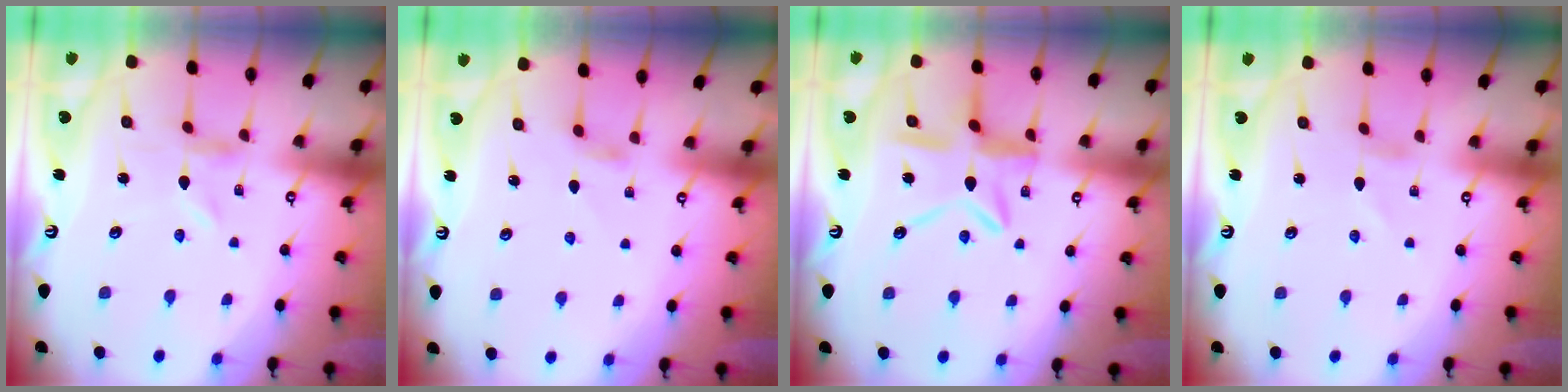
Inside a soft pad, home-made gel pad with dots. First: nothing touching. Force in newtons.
{"total": 2.5, "press": 2.4, "slide": 0.4}
{"total": 11.4, "press": 11.3, "slide": 0.9}
{"total": 0.0}